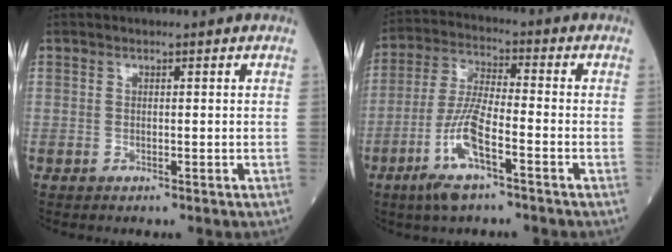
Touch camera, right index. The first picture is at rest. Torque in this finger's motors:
{"motor_torque": [1.47, -0.67, 0.79, 0.21]}